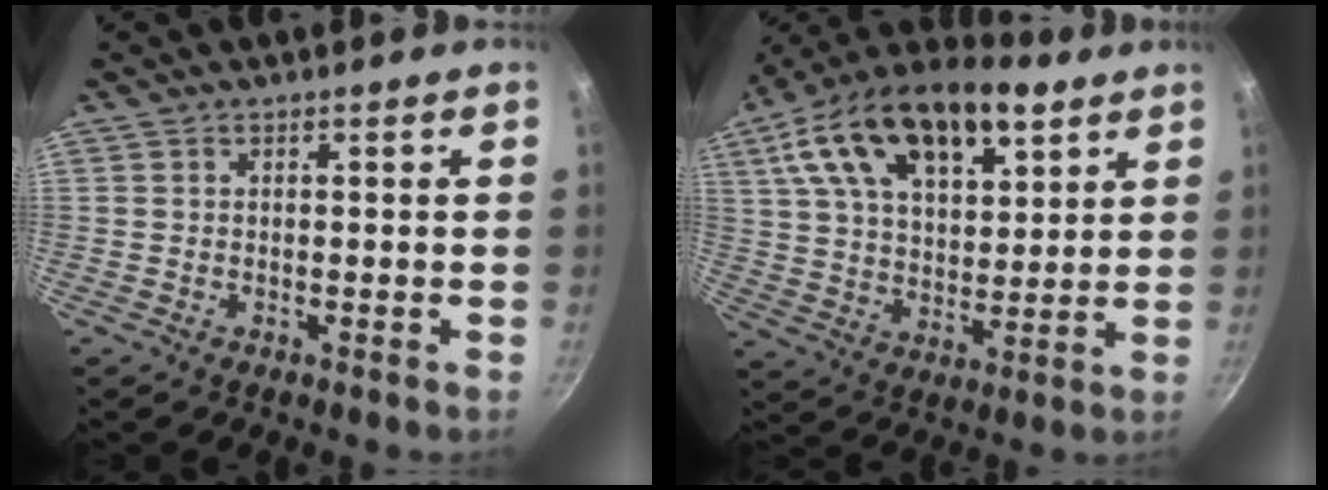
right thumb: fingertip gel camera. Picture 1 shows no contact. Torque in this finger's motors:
{"motor_torque": [0.00, 5.01, 1.41, 0.22, 0.55]}